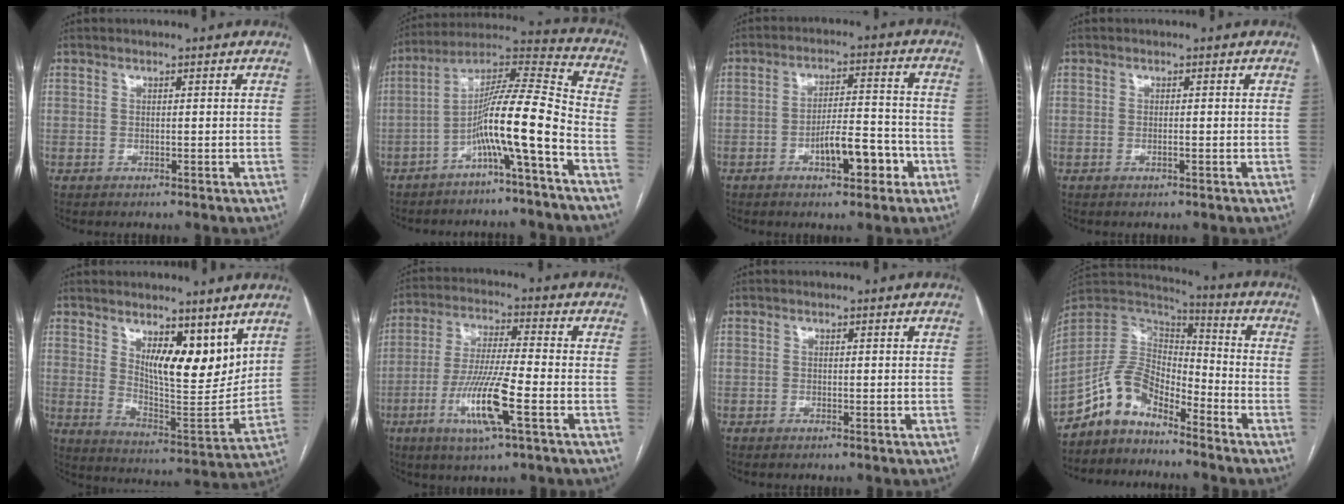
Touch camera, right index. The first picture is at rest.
{"total": 12.7, "force": [-5.6, -0.7, 11.4], "torque": [-0.197, 0.020, -0.104]}
{"total": 7.6, "force": [-3.5, 2.3, 6.3], "torque": [-0.102, 0.017, -0.051]}
{"total": 0.7, "force": [-0.2, 0.0, 0.6], "torque": [-0.014, 0.000, -0.002]}
{"total": 11.9, "force": [6.6, 4.0, 9.1], "torque": [-0.139, -0.015, 0.121]}
{"total": 11.4, "force": [-4.3, 0.4, 10.5], "torque": [-0.208, -0.014, -0.081]}
{"total": 0.5, "force": [-0.4, 0.2, 0.2], "torque": [-0.002, 0.001, -0.007]}
{"total": 9.8, "force": [-7.7, 4.5, 4.0], "torque": [-0.080, 0.041, -0.152]}